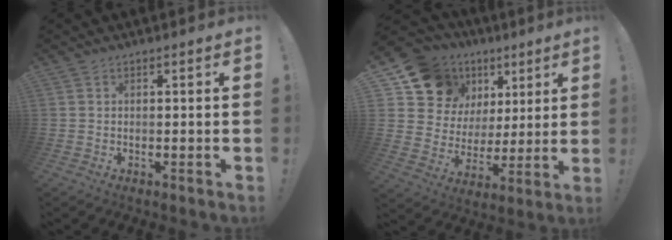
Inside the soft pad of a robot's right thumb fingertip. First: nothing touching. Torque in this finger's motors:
{"motor_torque": [1.11, 1.34, 0.03, 0.12, 0.01]}